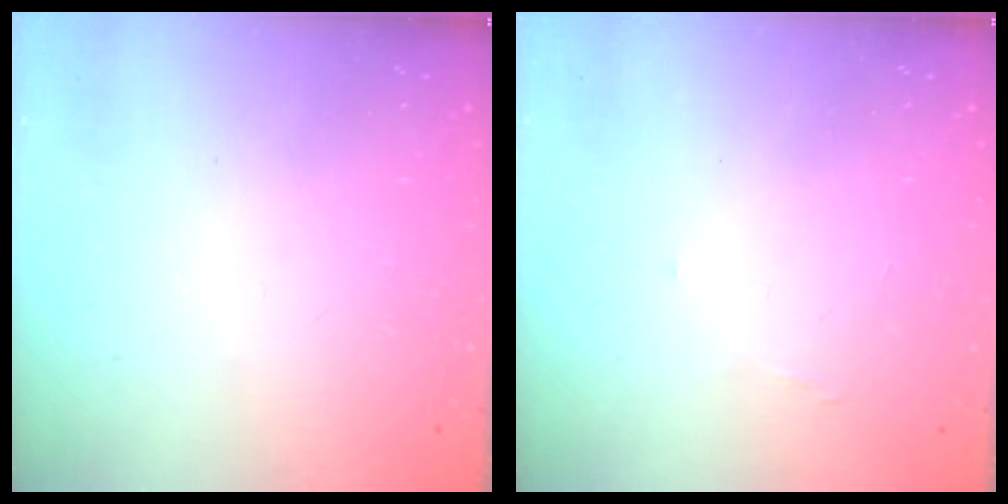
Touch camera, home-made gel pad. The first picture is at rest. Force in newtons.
{"total": 3.7, "press": 3.7, "slide": 0.4}